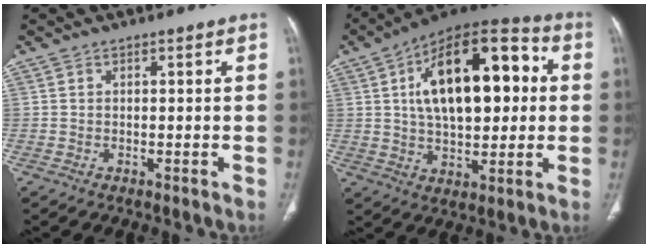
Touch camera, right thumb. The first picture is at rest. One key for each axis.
{"total": 22.7, "fx": 4.0, "fy": 11.6, "fz": 19.1, "tx": -0.265, "ty": 0.021, "tz": 0.057}